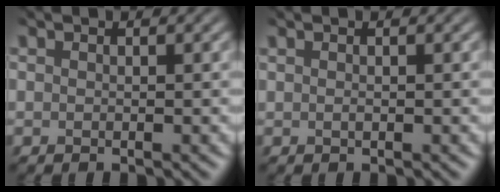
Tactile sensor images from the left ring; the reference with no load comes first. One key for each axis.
{"total": 0.8, "fx": 0.5, "fy": 0.3, "fz": 0.6, "tx": 0.001, "ty": -0.004, "tz": 0.001}